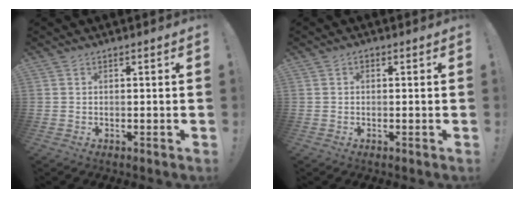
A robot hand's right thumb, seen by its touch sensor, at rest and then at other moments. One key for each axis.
{"total": 0.8, "fx": -0.1, "fy": 0.7, "fz": 0.4, "tx": 0.001, "ty": 0.000, "tz": -0.005}